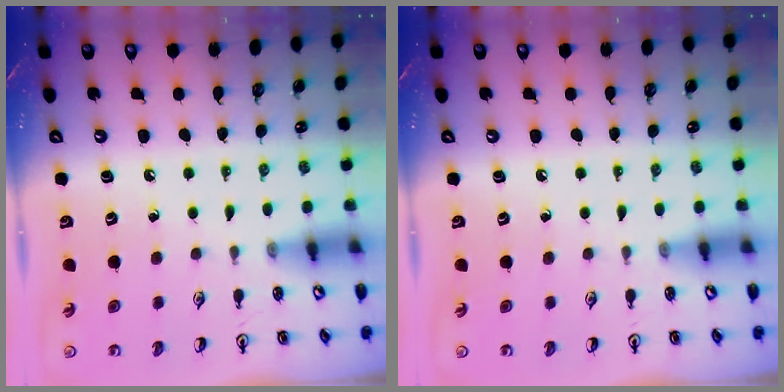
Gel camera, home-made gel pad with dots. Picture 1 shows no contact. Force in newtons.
{"total": 0.0}